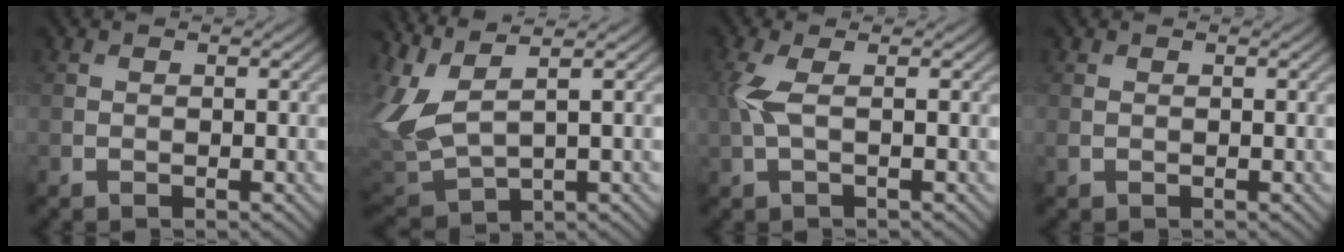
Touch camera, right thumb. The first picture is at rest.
{"total": 8.5, "force": [3.0, 3.0, 7.3], "torque": [-0.195, 0.004, 0.065]}
{"total": 3.3, "force": [0.4, 0.8, 3.2], "torque": [-0.081, 0.009, 0.004]}
{"total": 0.6, "force": [-0.1, 0.5, 0.3], "torque": [-0.008, -0.003, -0.001]}